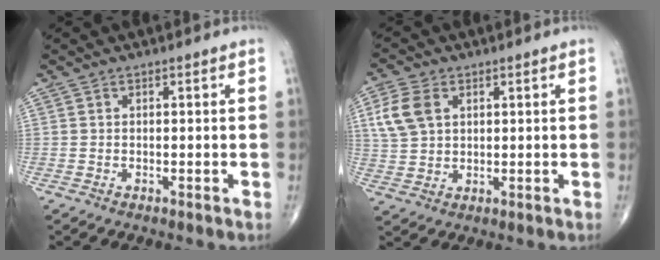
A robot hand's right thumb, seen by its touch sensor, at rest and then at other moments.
{"total": 7.4, "force": [2.5, 5.1, 4.8], "torque": [-0.097, 0.001, 0.051]}